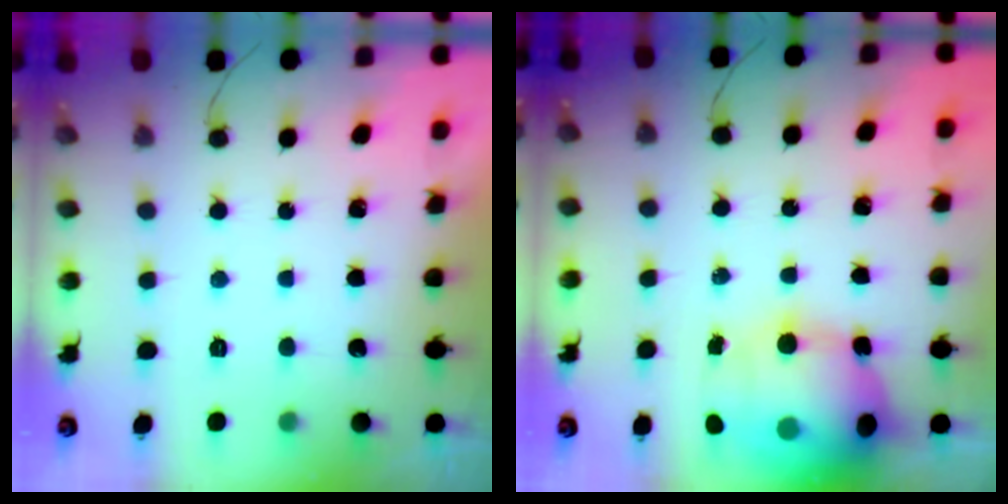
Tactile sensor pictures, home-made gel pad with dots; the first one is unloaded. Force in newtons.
{"total": 20.0, "press": 19.4, "slide": 4.8}